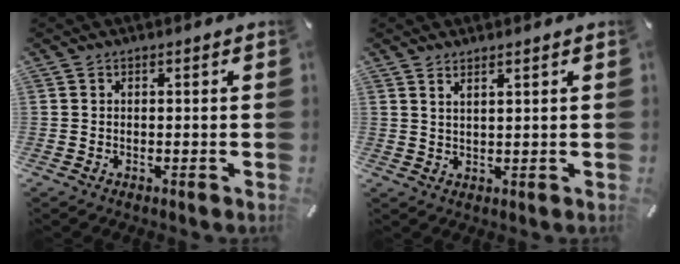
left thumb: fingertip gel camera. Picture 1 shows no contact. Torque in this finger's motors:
{"motor_torque": [0.12, -0.03, 0.06, 0.08, 0.05]}